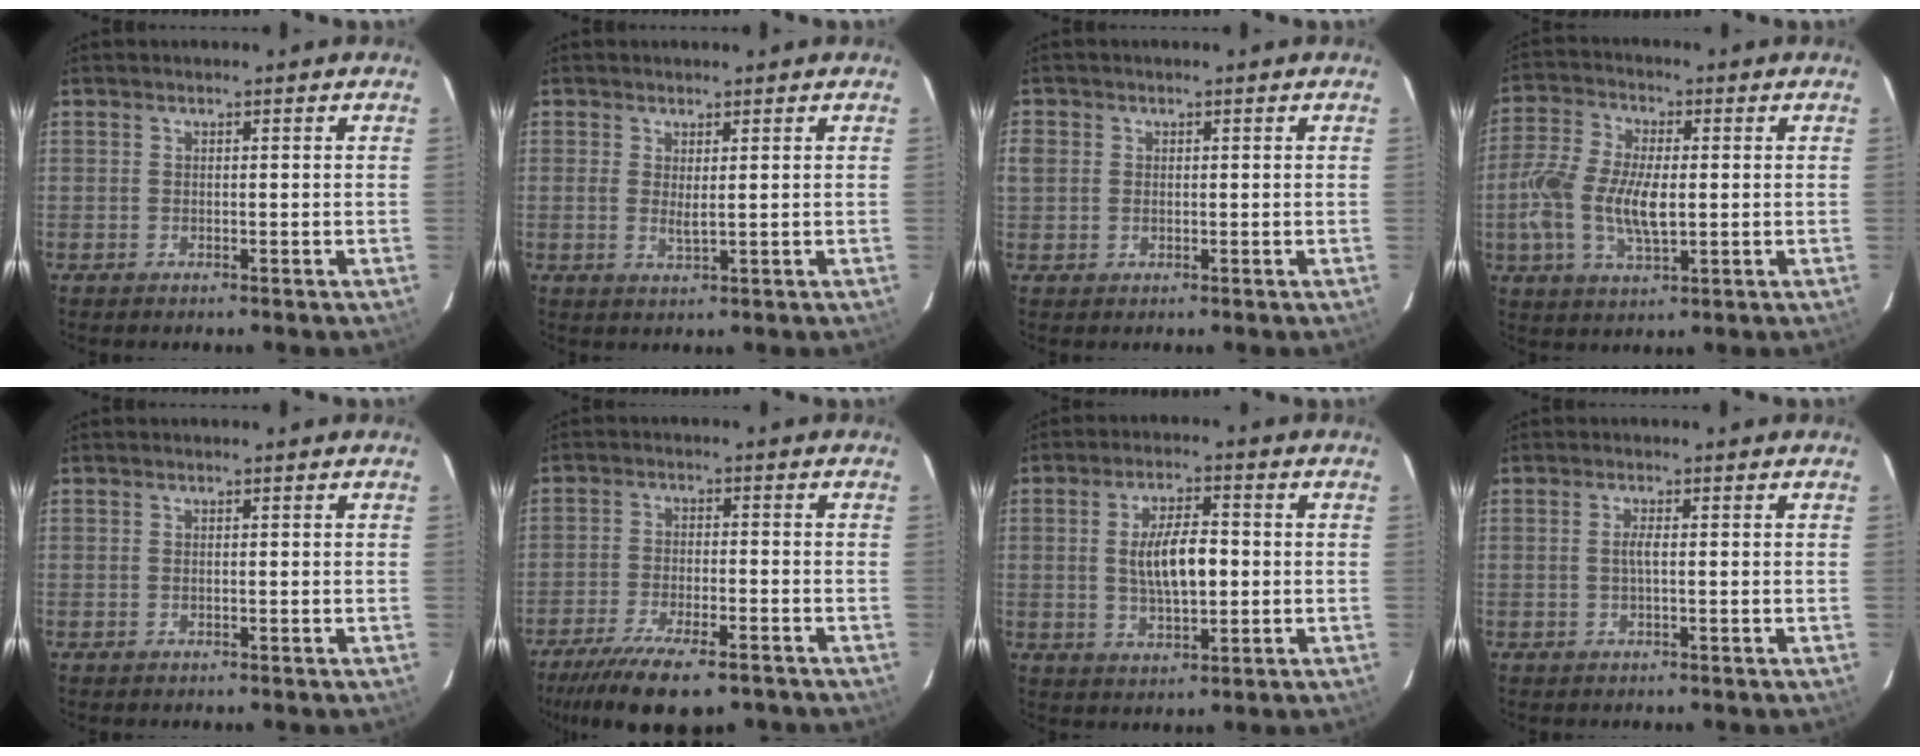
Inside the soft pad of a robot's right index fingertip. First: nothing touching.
{"total": 0.8, "force": [0.1, 0.2, 0.8], "torque": [-0.017, 0.000, 0.000]}
{"total": 3.1, "force": [0.0, 2.8, 1.2], "torque": [-0.025, 0.003, 0.000]}
{"total": 11.7, "force": [-1.3, 5.3, 10.3], "torque": [-0.221, 0.002, -0.030]}
{"total": 0.0}
{"total": 14.7, "force": [-11.0, 4.3, 8.8], "torque": [-0.185, -0.039, -0.180]}
{"total": 8.6, "force": [0.1, 3.4, 8.0], "torque": [-0.148, 0.003, 0.007]}
{"total": 1.5, "force": [-0.1, 0.0, 1.5], "torque": [-0.028, 0.001, -0.004]}